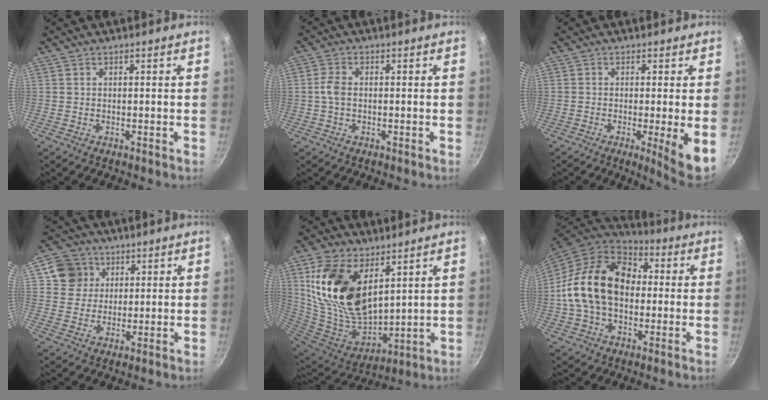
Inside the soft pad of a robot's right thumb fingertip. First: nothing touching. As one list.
[{"total": 3.0, "force": [-0.3, 1.9, 2.4], "torque": [-0.054, 0.011, -0.010]}, {"total": 6.4, "force": [-1.1, 0.3, 6.3], "torque": [-0.094, -0.013, -0.017]}, {"total": 7.6, "force": [2.9, 6.8, 1.9], "torque": [0.000, 0.002, 0.045]}, {"total": 22.1, "force": [8.6, 12.8, 15.8], "torque": [-0.298, -0.056, 0.177]}, {"total": 19.6, "force": [0.6, 14.0, 13.7], "torque": [-0.217, 0.037, -0.002]}]